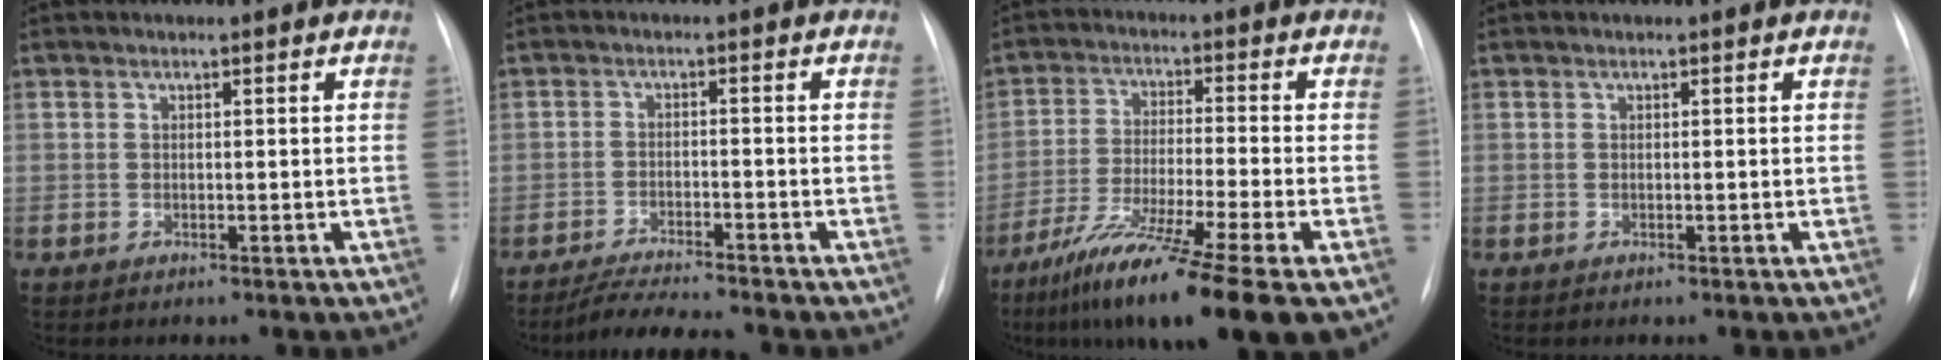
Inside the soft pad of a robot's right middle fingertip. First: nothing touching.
{"total": 7.2, "force": [-6.6, 0.0, 2.9], "torque": [-0.053, -0.016, -0.109]}
{"total": 16.3, "force": [-10.3, -0.3, 12.7], "torque": [-0.205, -0.050, -0.173]}
{"total": 0.0}